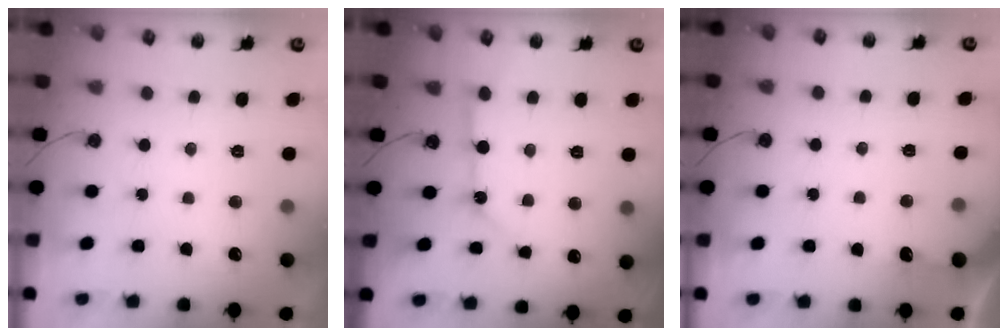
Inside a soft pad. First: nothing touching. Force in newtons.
{"total": 7.0, "press": 7.0, "slide": 0.8}
{"total": 4.1, "press": 4.0, "slide": 0.6}